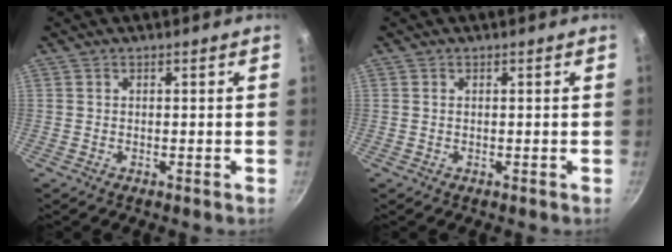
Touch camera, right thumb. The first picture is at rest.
{"total": 0.0}